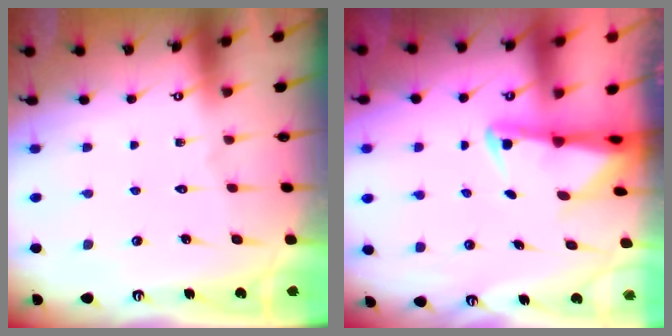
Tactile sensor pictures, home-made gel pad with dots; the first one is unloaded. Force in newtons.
{"total": 2.7, "press": 2.6, "slide": 0.6}